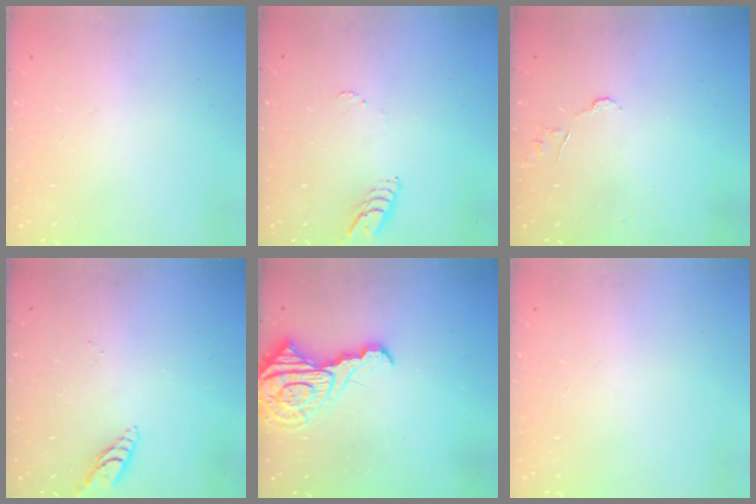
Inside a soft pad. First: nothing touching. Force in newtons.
{"total": 5.9, "press": 5.9, "slide": 0.3}
{"total": 5.8, "press": 5.8, "slide": 0.4}
{"total": 7.1, "press": 7.1, "slide": 0.6}
{"total": 12.2, "press": 12.2, "slide": 1.1}
{"total": 0.0}